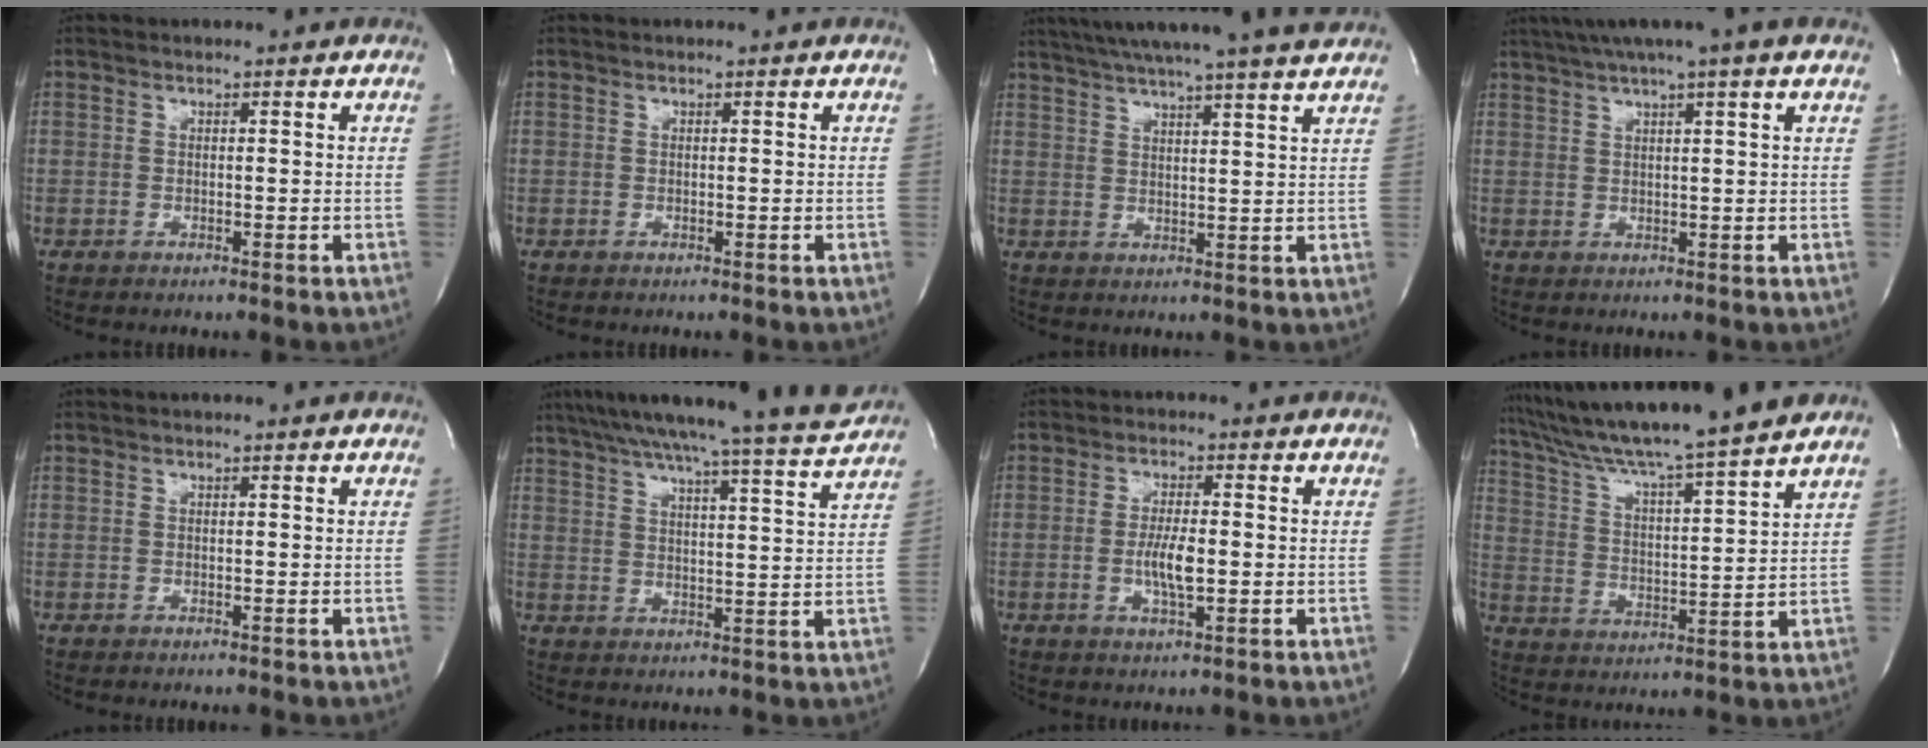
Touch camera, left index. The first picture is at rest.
{"total": 0.0}
{"total": 18.6, "force": [16.4, -0.7, 8.8], "torque": [-0.151, 0.002, 0.221]}
{"total": 9.2, "force": [6.9, -0.7, 6.1], "torque": [-0.107, 0.033, 0.093]}
{"total": 0.8, "force": [0.8, 0.0, 0.3], "torque": [-0.005, 0.007, 0.010]}
{"total": 18.7, "force": [17.0, -1.6, 7.6], "torque": [-0.134, -0.030, 0.234]}
{"total": 4.7, "force": [-0.7, 0.8, 4.5], "torque": [-0.093, -0.007, -0.011]}
{"total": 17.4, "force": [15.3, -1.2, 8.3], "torque": [-0.150, 0.001, 0.243]}